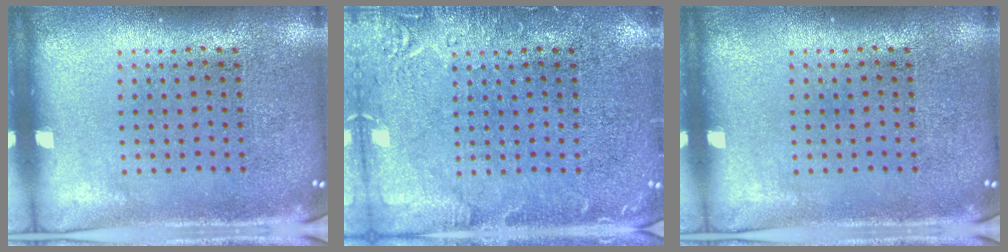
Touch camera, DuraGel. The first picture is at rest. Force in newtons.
{"total": 2.9, "press": 2.9, "slide": 0.4}
{"total": 0.0}